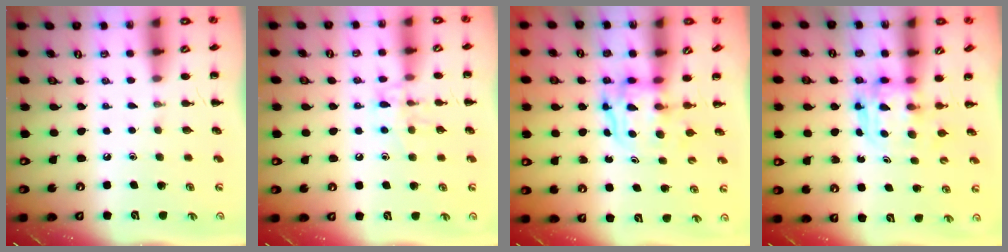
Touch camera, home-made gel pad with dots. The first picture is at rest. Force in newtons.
{"total": 9.3, "press": 9.2, "slide": 1.0}
{"total": 3.8, "press": 3.8, "slide": 0.4}
{"total": 3.6, "press": 3.6, "slide": 0.3}